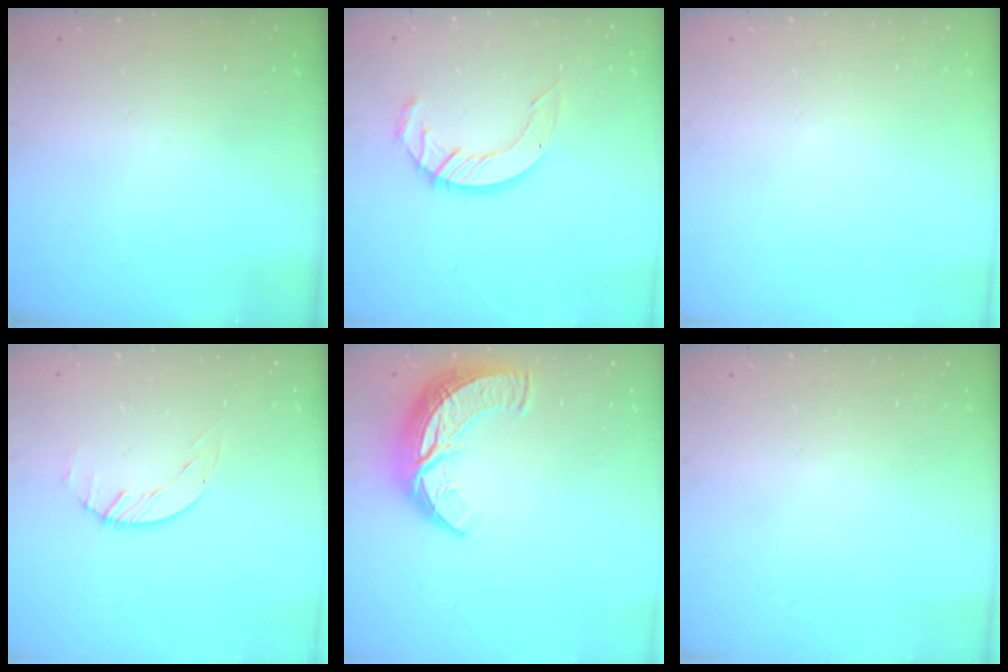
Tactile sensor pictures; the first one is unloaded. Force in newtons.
{"total": 9.8, "press": 9.8, "slide": 0.9}
{"total": 0.0}
{"total": 1.5, "press": 1.4, "slide": 0.3}
{"total": 10.9, "press": 10.9, "slide": 0.8}
{"total": 0.0}